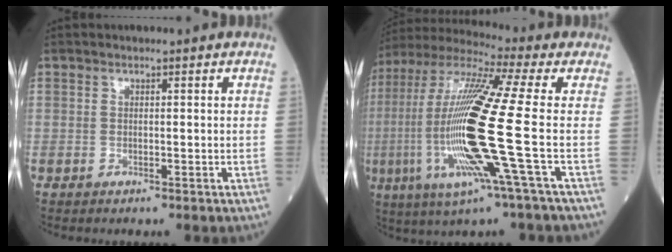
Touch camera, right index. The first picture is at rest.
{"total": 19.6, "force": [-3.3, -0.6, 19.3], "torque": [-0.417, -0.015, -0.078]}